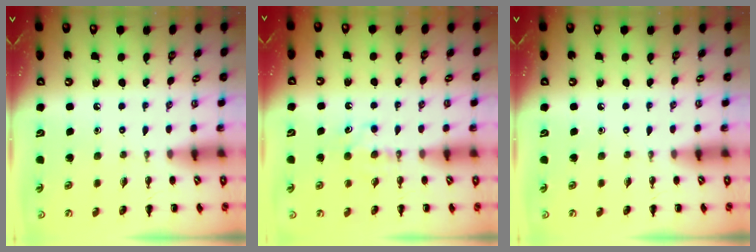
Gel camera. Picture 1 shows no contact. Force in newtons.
{"total": 4.6, "press": 4.5, "slide": 1.2}
{"total": 0.0}